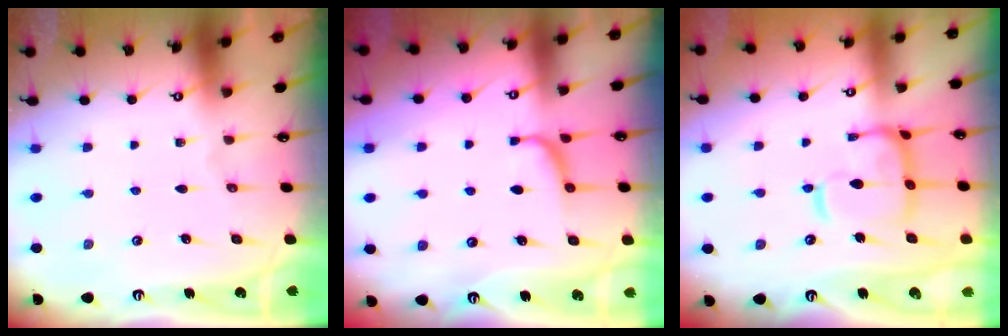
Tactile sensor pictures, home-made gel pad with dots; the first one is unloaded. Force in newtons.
{"total": 1.4, "press": 1.4, "slide": 0.3}
{"total": 9.8, "press": 9.7, "slide": 1.3}